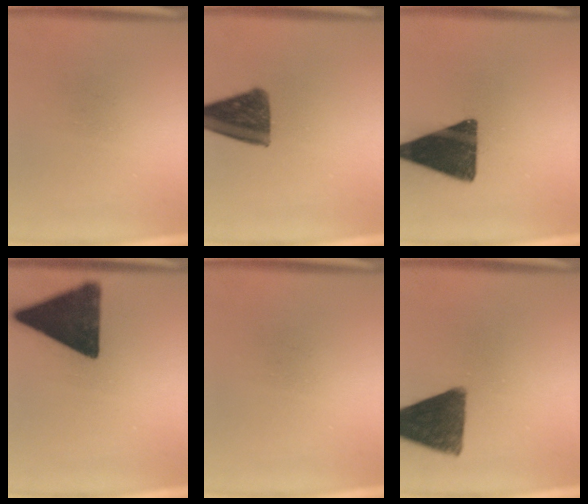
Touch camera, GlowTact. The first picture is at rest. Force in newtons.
{"total": 11.8}
{"total": 16.4}
{"total": 15.9}
{"total": 0.0}
{"total": 13.5}